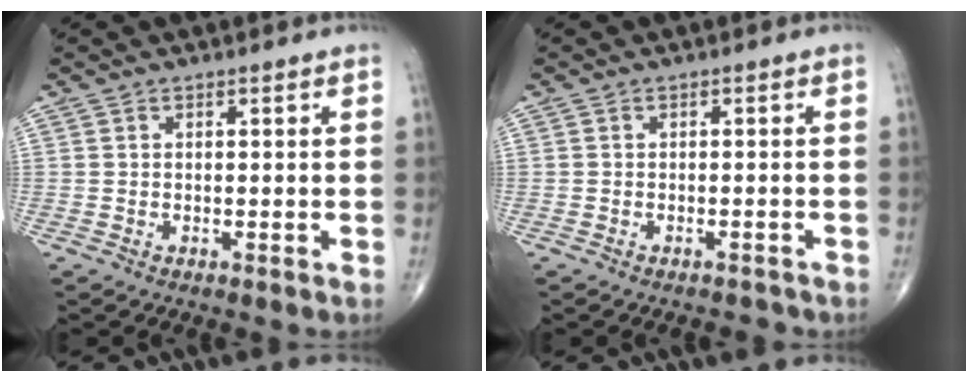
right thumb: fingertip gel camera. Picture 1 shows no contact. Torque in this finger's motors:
{"motor_torque": [-0.57, -0.16, -0.48, -0.17, -0.14]}